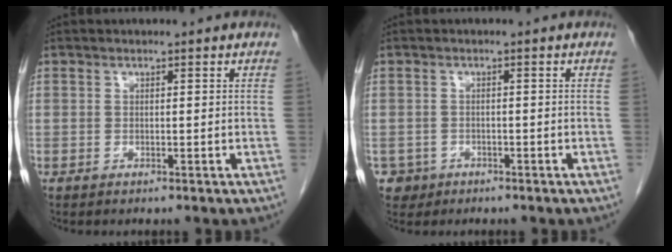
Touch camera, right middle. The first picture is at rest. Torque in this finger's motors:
{"motor_torque": [-0.04, 0.06, -0.02, 0.00]}